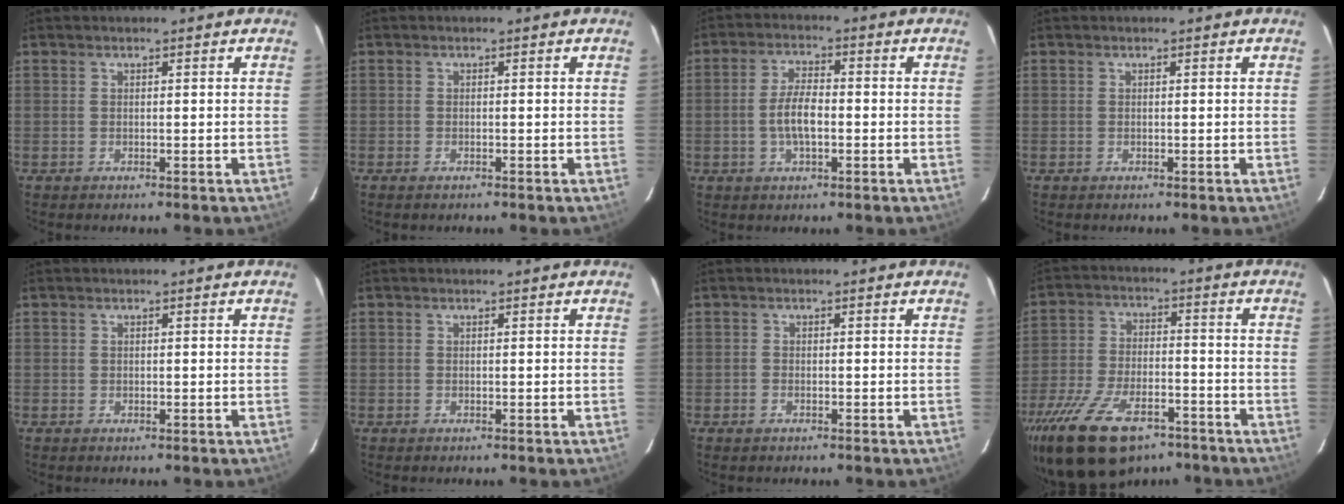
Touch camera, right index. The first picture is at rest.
{"total": 0.9, "force": [-0.7, 0.3, 0.5], "torque": [-0.010, -0.002, -0.014]}
{"total": 5.8, "force": [-1.1, 2.2, 5.2], "torque": [-0.103, 0.006, -0.019]}
{"total": 0.0}
{"total": 0.0}
{"total": 0.0}
{"total": 0.8, "force": [-0.6, 0.5, 0.3], "torque": [-0.007, 0.000, -0.012]}
{"total": 18.8, "force": [-12.8, 8.9, 10.6], "torque": [-0.228, -0.027, -0.215]}